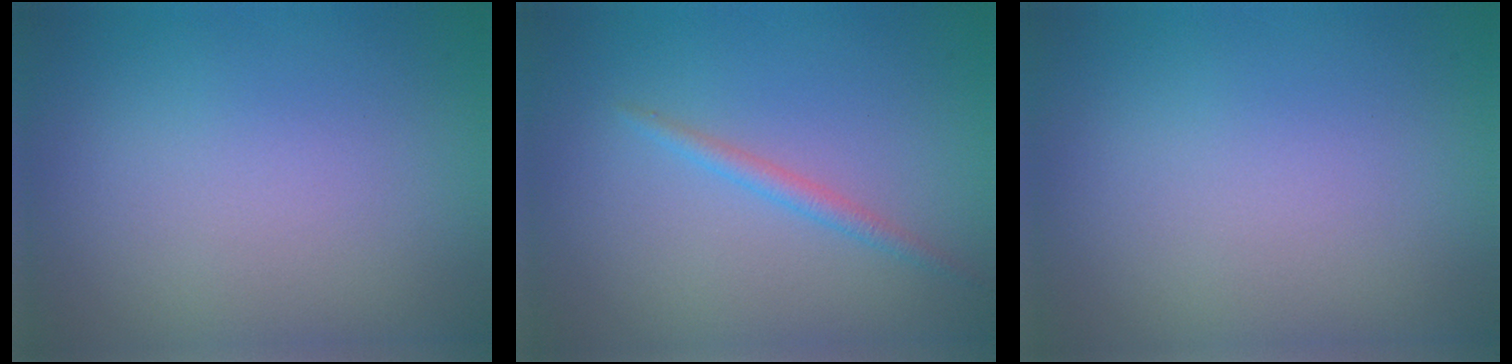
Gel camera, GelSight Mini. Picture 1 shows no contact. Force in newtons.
{"total": 1.3, "press": 1.3, "slide": 0.1}
{"total": 0.0}